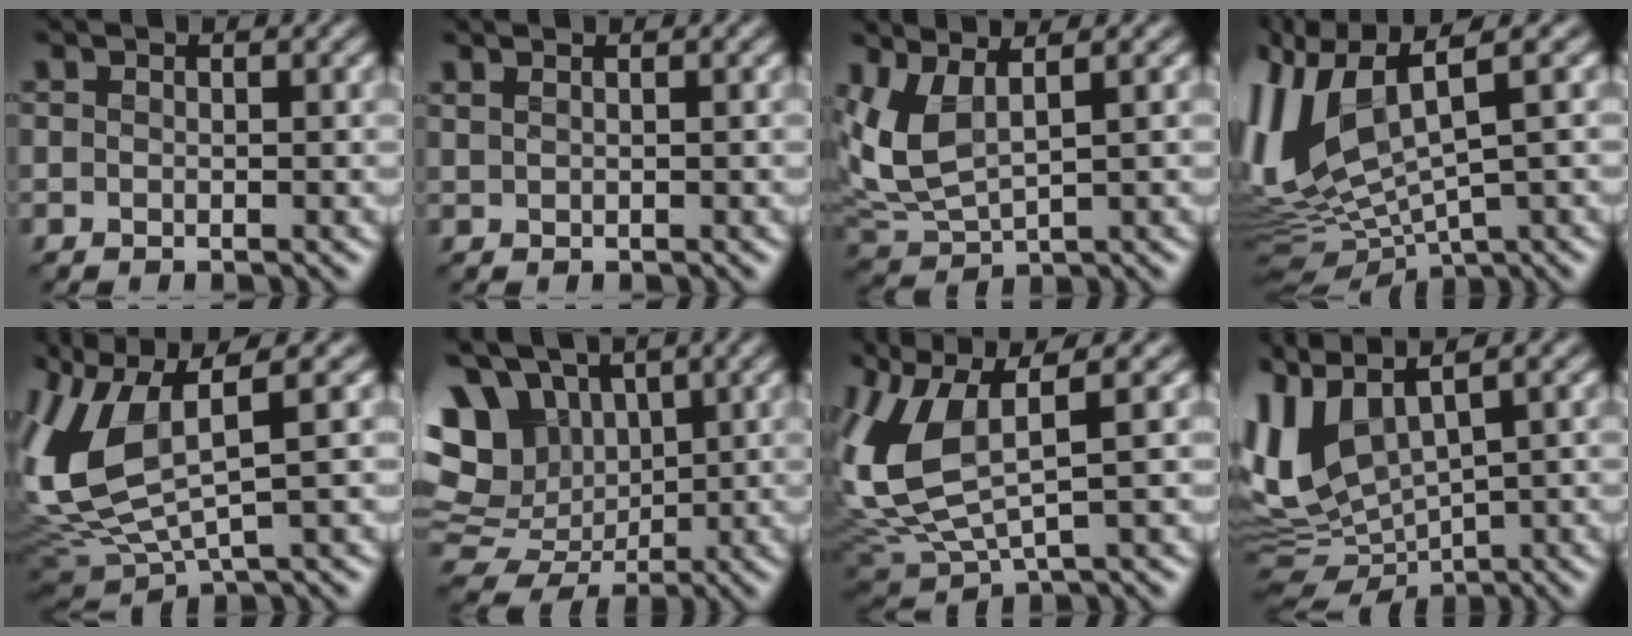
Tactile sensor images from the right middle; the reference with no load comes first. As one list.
[{"total": 0.6, "force": [0.5, 0.0, 0.4], "torque": [-0.008, 0.001, 0.013]}, {"total": 4.0, "force": [1.6, 1.3, 3.4], "torque": [-0.093, -0.004, 0.042]}, {"total": 10.4, "force": [1.5, 4.1, 9.5], "torque": [-0.224, -0.005, 0.037]}, {"total": 9.5, "force": [1.1, 3.8, 8.6], "torque": [-0.216, -0.010, 0.022]}, {"total": 11.3, "force": [2.7, 9.0, 6.3], "torque": [-0.120, 0.018, 0.026]}, {"total": 8.8, "force": [2.1, 3.4, 7.8], "torque": [-0.196, -0.002, 0.041]}, {"total": 7.7, "force": [1.5, 3.8, 6.6], "torque": [-0.167, -0.006, 0.041]}]